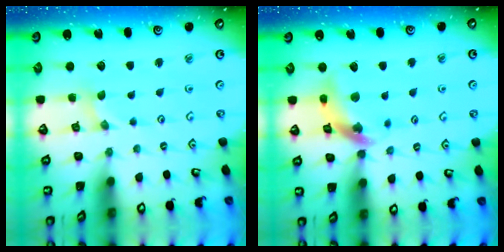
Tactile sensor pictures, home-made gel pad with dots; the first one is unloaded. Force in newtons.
{"total": 12.8, "press": 12.7, "slide": 1.3}